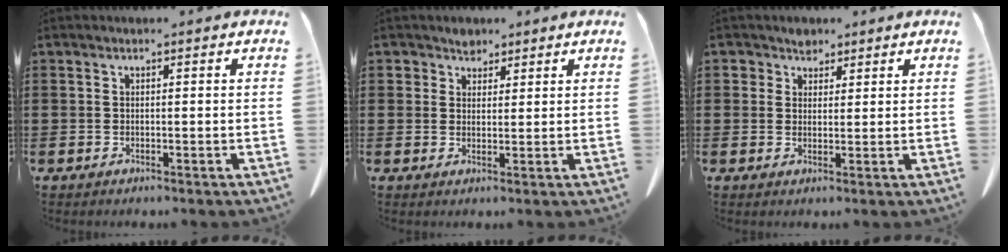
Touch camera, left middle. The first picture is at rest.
{"total": 2.7, "force": [2.1, 1.6, 0.4], "torque": [-0.008, 0.006, 0.038]}
{"total": 2.7, "force": [2.0, 1.8, 0.4], "torque": [-0.010, 0.008, 0.035]}